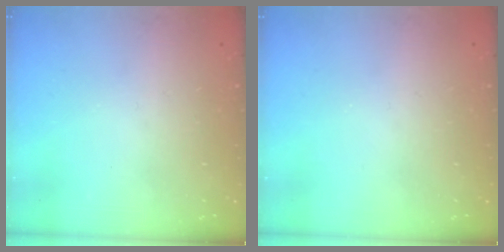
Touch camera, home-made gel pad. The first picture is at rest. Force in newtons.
{"total": 0.0}